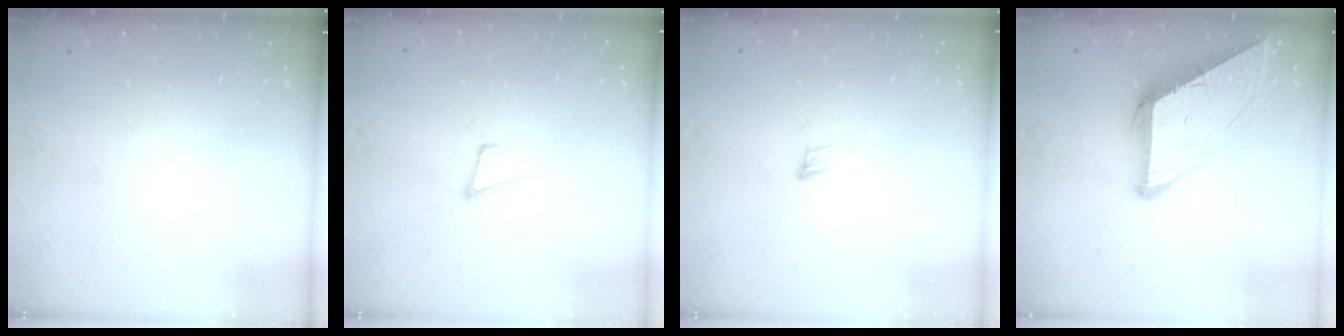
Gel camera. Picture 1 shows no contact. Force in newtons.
{"total": 4.9, "press": 3.9, "slide": 3.0}
{"total": 3.7, "press": 3.7, "slide": 0.3}
{"total": 10.3, "press": 10.3, "slide": 0.9}